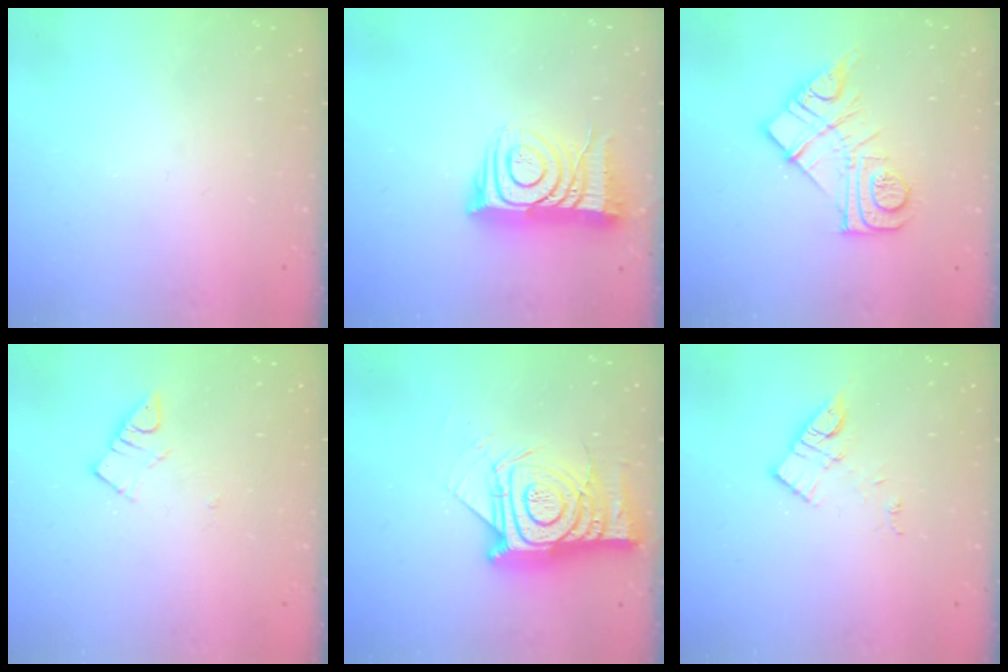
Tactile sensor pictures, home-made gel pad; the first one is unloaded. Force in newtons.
{"total": 12.9, "press": 12.8, "slide": 1.1}
{"total": 13.9, "press": 13.8, "slide": 0.9}
{"total": 2.8, "press": 2.7, "slide": 0.3}
{"total": 18.4, "press": 18.4, "slide": 1.5}
{"total": 10.4, "press": 10.4, "slide": 0.6}